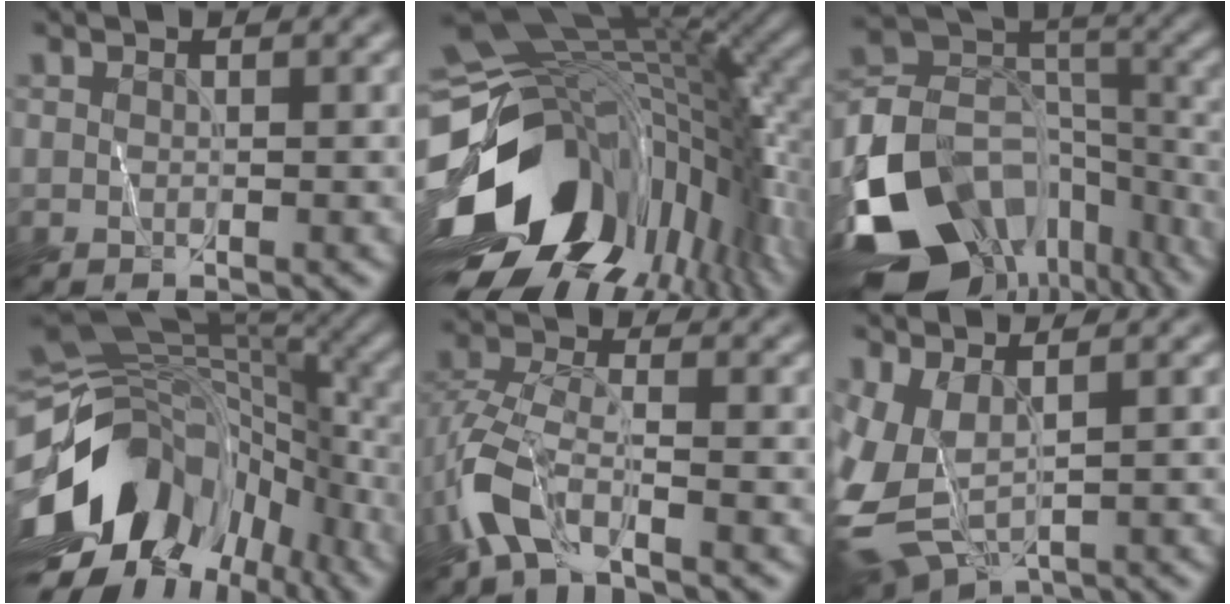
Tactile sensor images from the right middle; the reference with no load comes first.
{"total": 18.1, "force": [-4.6, 11.5, 13.2], "torque": [-0.274, -0.031, -0.060]}
{"total": 15.7, "force": [-9.3, 10.5, 7.0], "torque": [-0.178, -0.003, -0.138]}
{"total": 14.8, "force": [-5.5, 10.0, 9.5], "torque": [-0.185, -0.008, -0.086]}
{"total": 5.2, "force": [-3.0, 2.2, 3.6], "torque": [-0.087, -0.004, -0.066]}
{"total": 6.3, "force": [-0.7, 3.0, 5.5], "torque": [-0.139, -0.016, -0.001]}